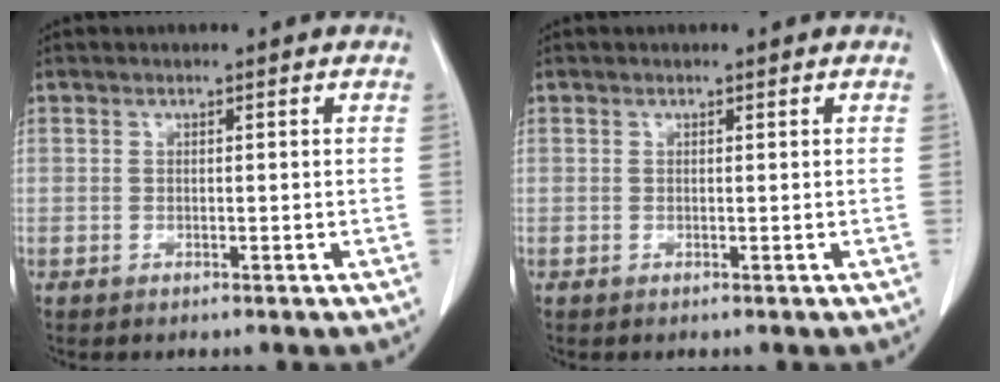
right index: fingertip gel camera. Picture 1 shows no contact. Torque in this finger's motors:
{"motor_torque": [0.06, -0.08, 0.05, 0.00]}